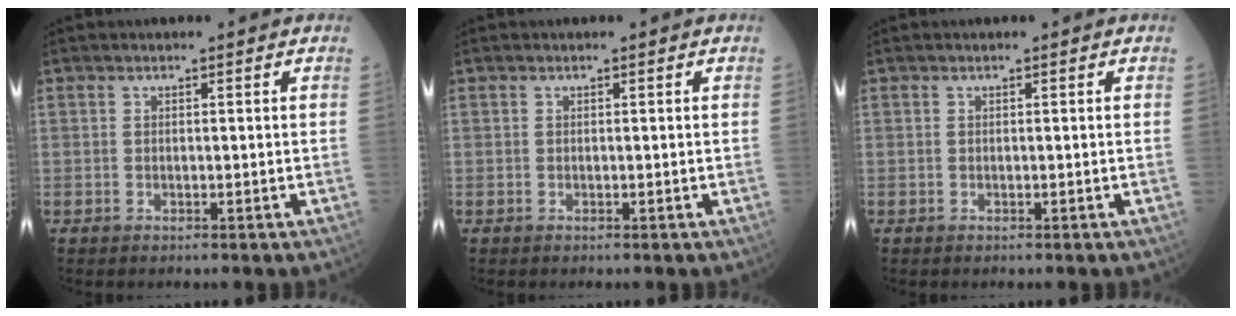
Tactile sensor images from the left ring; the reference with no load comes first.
{"total": 0.0}
{"total": 0.0}